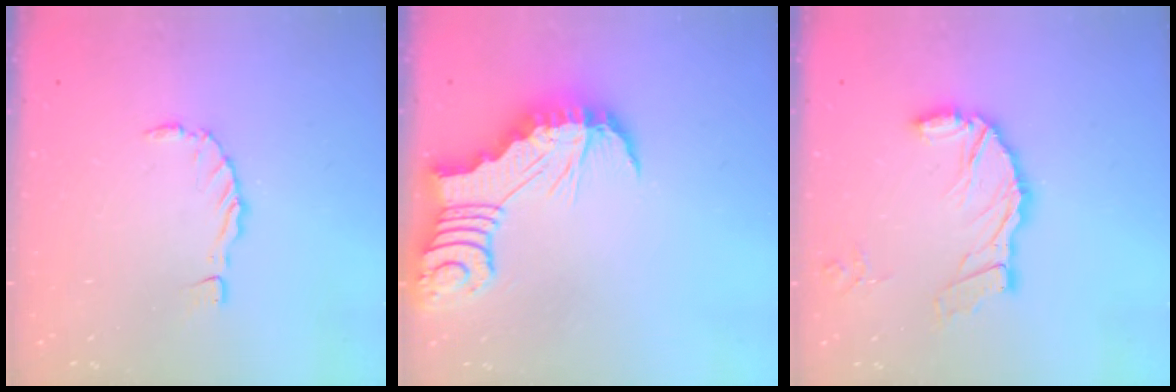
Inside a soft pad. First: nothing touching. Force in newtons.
{"total": 4.4, "press": 4.4, "slide": 0.5}
{"total": 13.9, "press": 13.7, "slide": 2.3}